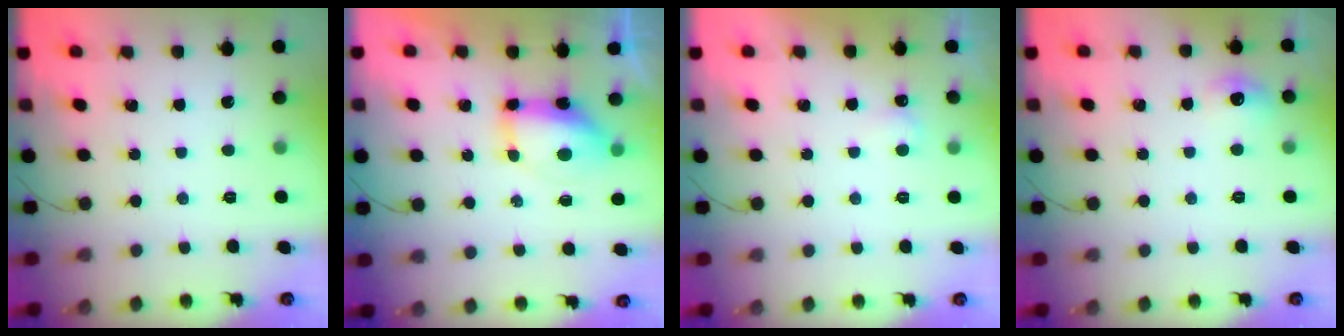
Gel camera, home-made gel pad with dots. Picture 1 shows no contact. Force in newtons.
{"total": 8.0, "press": 7.9, "slide": 1.1}
{"total": 2.2, "press": 2.2, "slide": 0.4}
{"total": 5.8, "press": 5.6, "slide": 1.3}